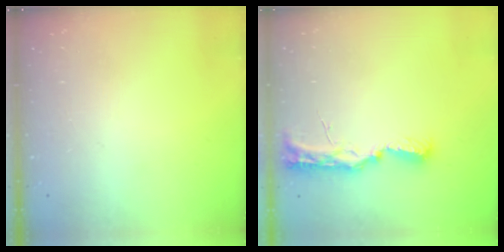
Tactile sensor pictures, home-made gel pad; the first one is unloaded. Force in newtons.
{"total": 10.7, "press": 9.7, "slide": 4.5}